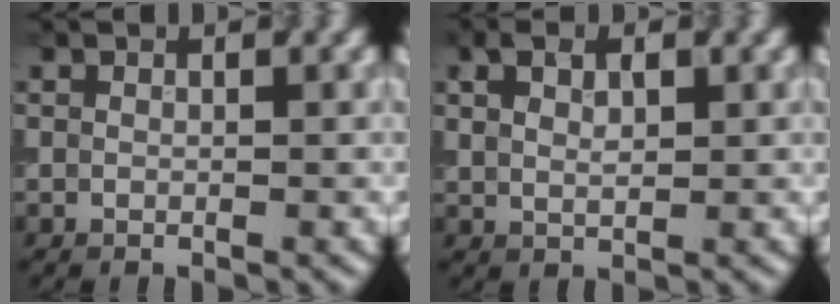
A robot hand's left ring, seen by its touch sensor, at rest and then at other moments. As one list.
[{"total": 2.7, "force": [1.1, 1.4, 2.0], "torque": [-0.042, 0.003, 0.024]}]